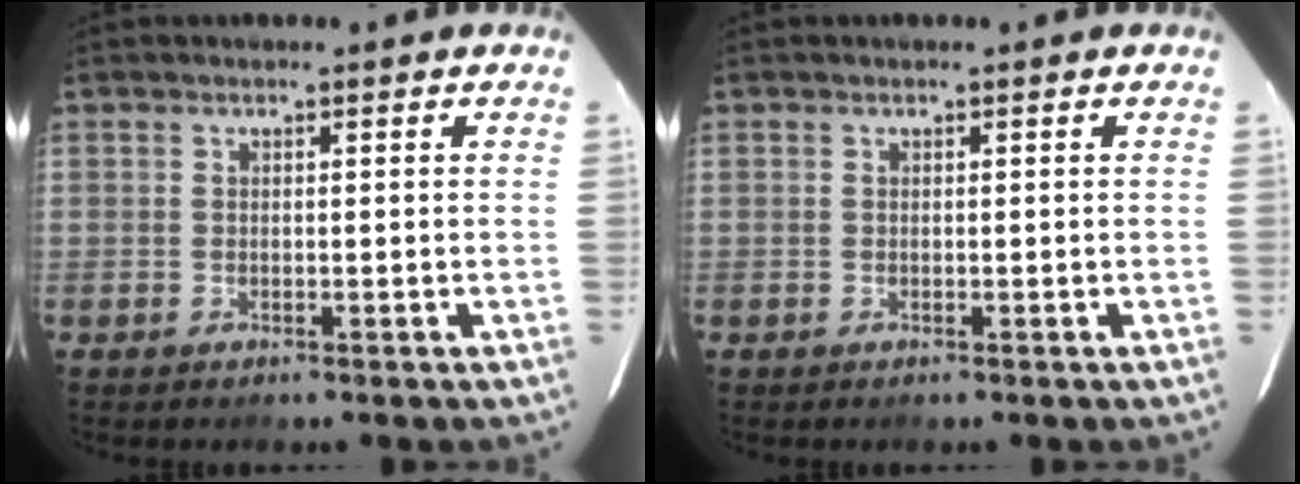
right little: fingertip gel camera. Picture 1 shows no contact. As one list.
[{"total": 0.0}]